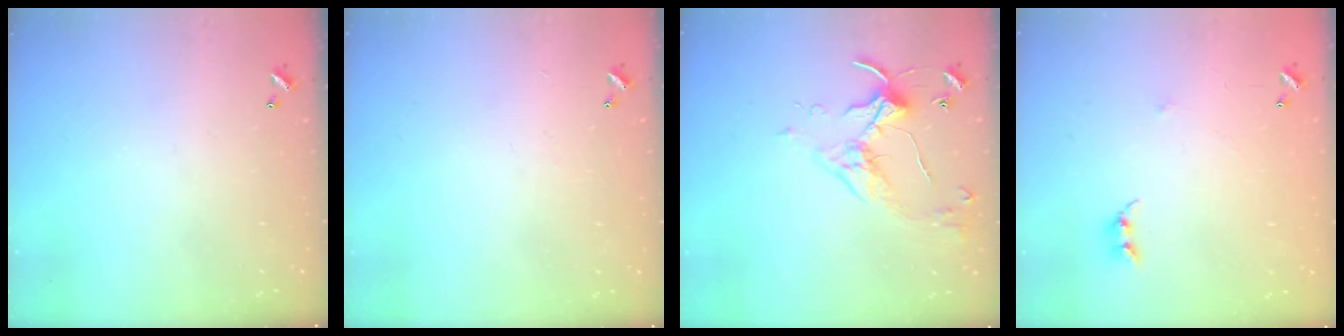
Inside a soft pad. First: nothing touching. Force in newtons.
{"total": 0.6, "press": 0.2, "slide": 0.6}
{"total": 3.9, "press": 3.9, "slide": 0.1}
{"total": 4.4, "press": 4.4, "slide": 0.3}